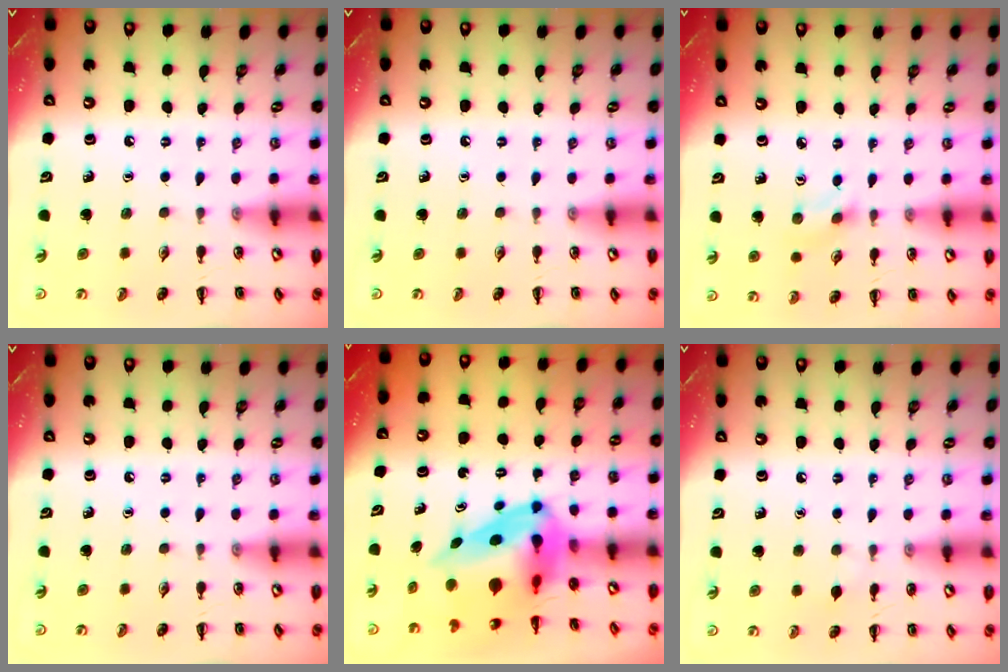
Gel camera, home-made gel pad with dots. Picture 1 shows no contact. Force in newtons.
{"total": 0.0}
{"total": 1.2, "press": 1.1, "slide": 0.3}
{"total": 0.0}
{"total": 9.0, "press": 8.7, "slide": 2.0}
{"total": 3.7, "press": 3.6, "slide": 0.9}